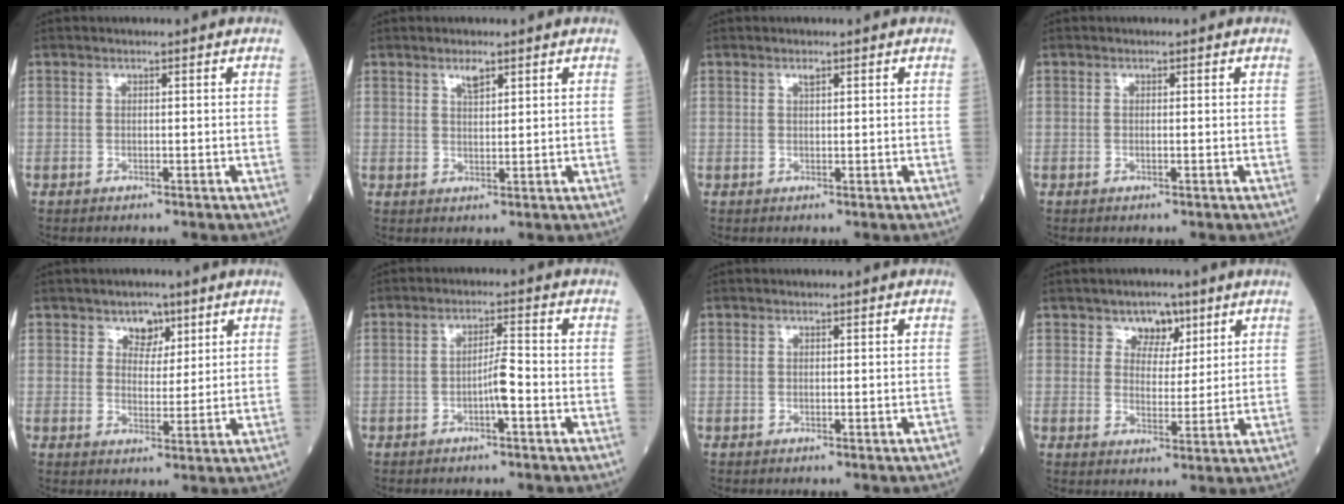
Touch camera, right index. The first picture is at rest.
{"total": 2.2, "force": [1.5, 0.6, 1.5], "torque": [-0.029, -0.001, 0.029]}
{"total": 0.7, "force": [0.5, 0.2, 0.5], "torque": [-0.012, -0.002, 0.008]}
{"total": 0.0}
{"total": 3.8, "force": [2.4, 2.5, 1.6], "torque": [-0.016, 0.002, 0.038]}
{"total": 3.3, "force": [-1.3, 0.0, 3.0], "torque": [-0.048, 0.004, -0.025]}
{"total": 0.0}
{"total": 4.5, "force": [2.7, 3.1, 1.8], "torque": [-0.016, 0.003, 0.043]}